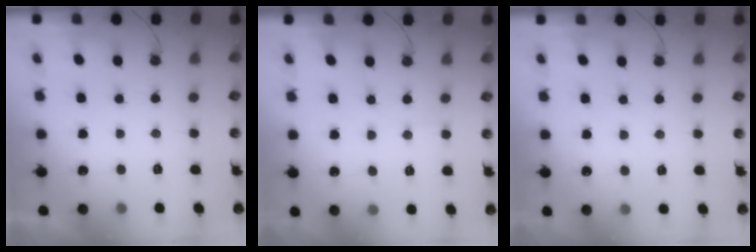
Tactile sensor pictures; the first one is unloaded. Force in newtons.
{"total": 4.0, "press": 3.9, "slide": 0.6}
{"total": 2.4, "press": 2.4, "slide": 0.4}